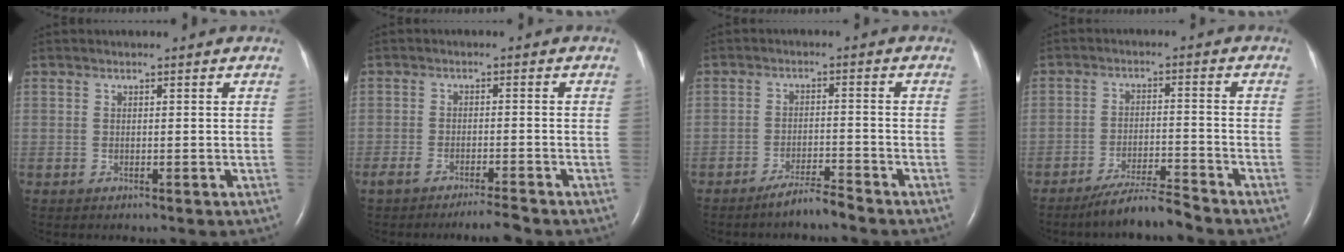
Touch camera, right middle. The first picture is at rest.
{"total": 3.6, "force": [-3.1, -0.1, 1.8], "torque": [-0.035, -0.005, -0.056]}
{"total": 3.6, "force": [-3.3, -0.4, 1.5], "torque": [-0.032, -0.013, -0.062]}
{"total": 5.7, "force": [-5.1, -0.6, 2.4], "torque": [-0.045, -0.020, -0.095]}